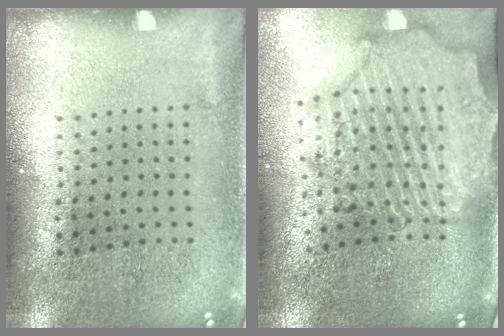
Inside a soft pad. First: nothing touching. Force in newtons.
{"total": 3.1, "press": 2.7, "slide": 1.5}